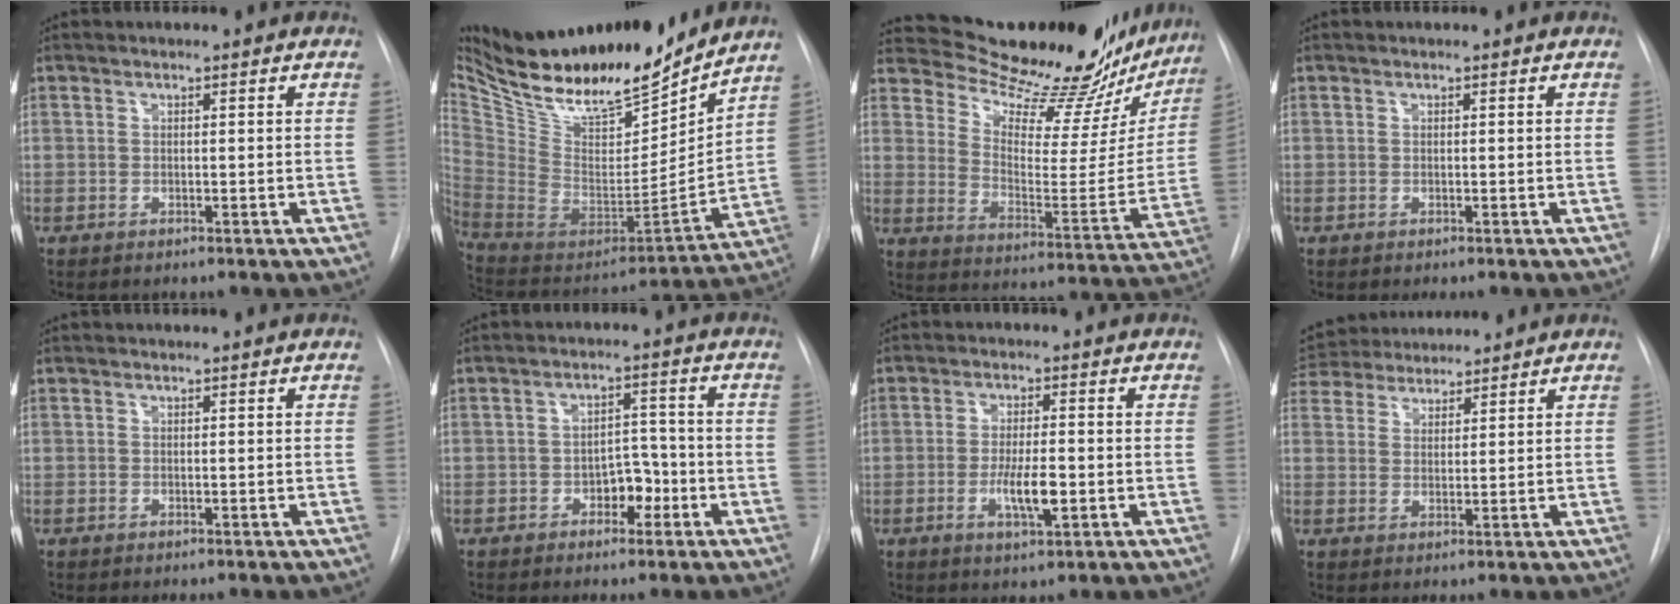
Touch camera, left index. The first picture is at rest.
{"total": 27.5, "force": [23.6, 6.9, 12.4], "torque": [-0.228, -0.034, 0.380]}
{"total": 27.1, "force": [24.2, 6.3, 10.5], "torque": [-0.155, -0.070, 0.315]}
{"total": 0.0}
{"total": 0.0}
{"total": 4.5, "force": [-2.1, 2.7, 2.9], "torque": [-0.033, 0.013, -0.033]}
{"total": 5.4, "force": [-1.5, 1.2, 5.1], "torque": [-0.093, -0.006, -0.023]}
{"total": 9.7, "force": [8.8, 2.9, 2.9], "torque": [-0.059, 0.042, 0.154]}